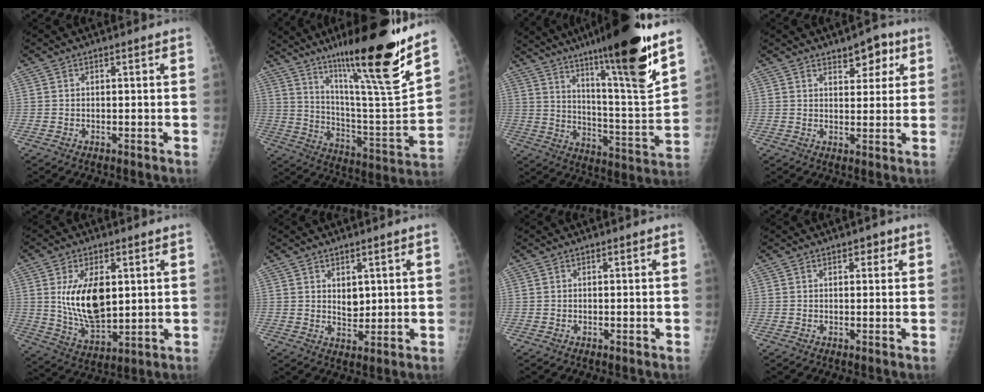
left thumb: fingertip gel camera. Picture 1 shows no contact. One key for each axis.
{"total": 24.6, "fx": 16.6, "fy": 2.2, "fz": 17.9, "tx": -0.256, "ty": -0.086, "tz": 0.281}
{"total": 22.8, "fx": 14.9, "fy": 1.8, "fz": 17.1, "tx": -0.243, "ty": -0.072, "tz": 0.240}
{"total": 5.6, "fx": 3.2, "fy": 3.0, "fz": 3.5, "tx": -0.021, "ty": -0.015, "tz": 0.041}
{"total": 13.1, "fx": 2.6, "fy": 7.0, "fz": 10.7, "tx": -0.173, "ty": -0.022, "tz": 0.062}
{"total": 3.6, "fx": 1.3, "fy": 2.2, "fz": 2.4, "tx": -0.026, "ty": -0.015, "tz": 0.029}
{"total": 0.0}
{"total": 1.6, "fx": 0.9, "fy": 0.9, "fz": 0.9, "tx": 0.000, "ty": -0.002, "tz": 0.009}